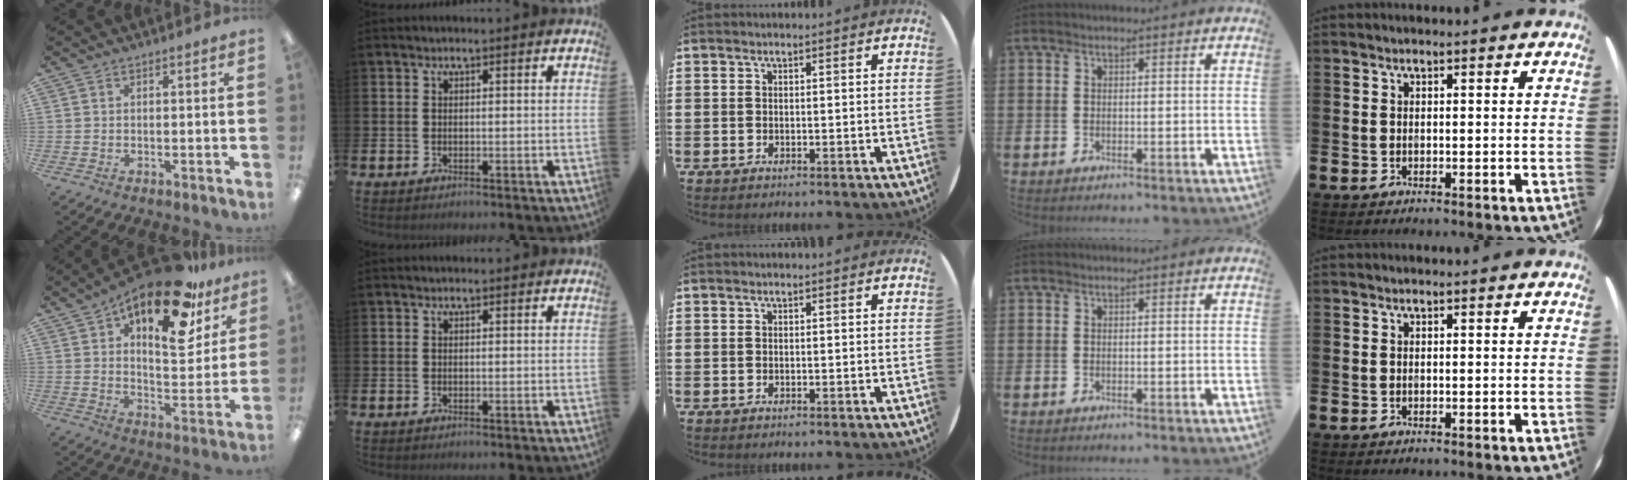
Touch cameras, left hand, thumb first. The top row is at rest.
{"thumb": {"total": 21.9, "force": [13.5, 9.0, 14.7], "torque": [-0.209, -0.078, 0.220]}}